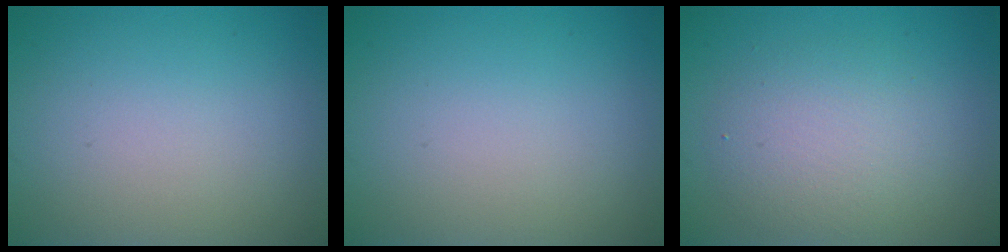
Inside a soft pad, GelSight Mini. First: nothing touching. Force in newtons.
{"total": 0.0}
{"total": 4.0, "press": 4.0, "slide": 0.1}